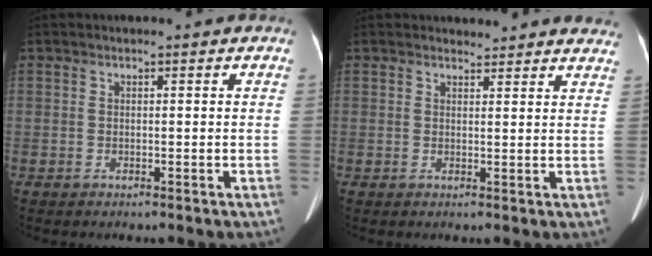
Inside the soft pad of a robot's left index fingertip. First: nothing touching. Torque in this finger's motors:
{"motor_torque": [0.39, -1.37, 0.00, 0.01]}